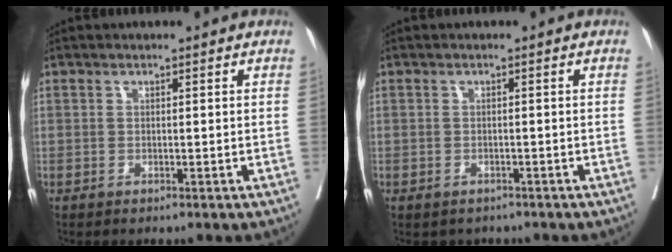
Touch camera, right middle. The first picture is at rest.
{"total": 2.6, "force": [-2.1, 1.5, 0.4], "torque": [-0.005, 0.001, -0.027]}